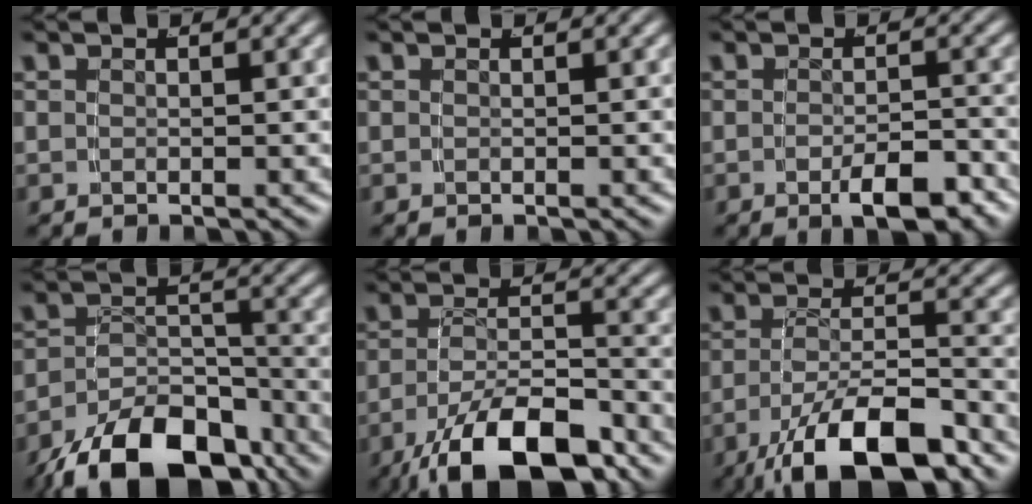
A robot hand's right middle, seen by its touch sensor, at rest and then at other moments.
{"total": 0.0}
{"total": 3.7, "force": [-2.3, 0.9, 2.8], "torque": [-0.033, -0.003, -0.038]}
{"total": 11.6, "force": [-7.8, 5.9, 6.2], "torque": [-0.088, -0.028, -0.110]}
{"total": 10.1, "force": [-5.9, 4.3, 7.0], "torque": [-0.105, -0.027, -0.075]}
{"total": 9.6, "force": [-5.0, 3.9, 7.1], "torque": [-0.115, -0.026, -0.060]}